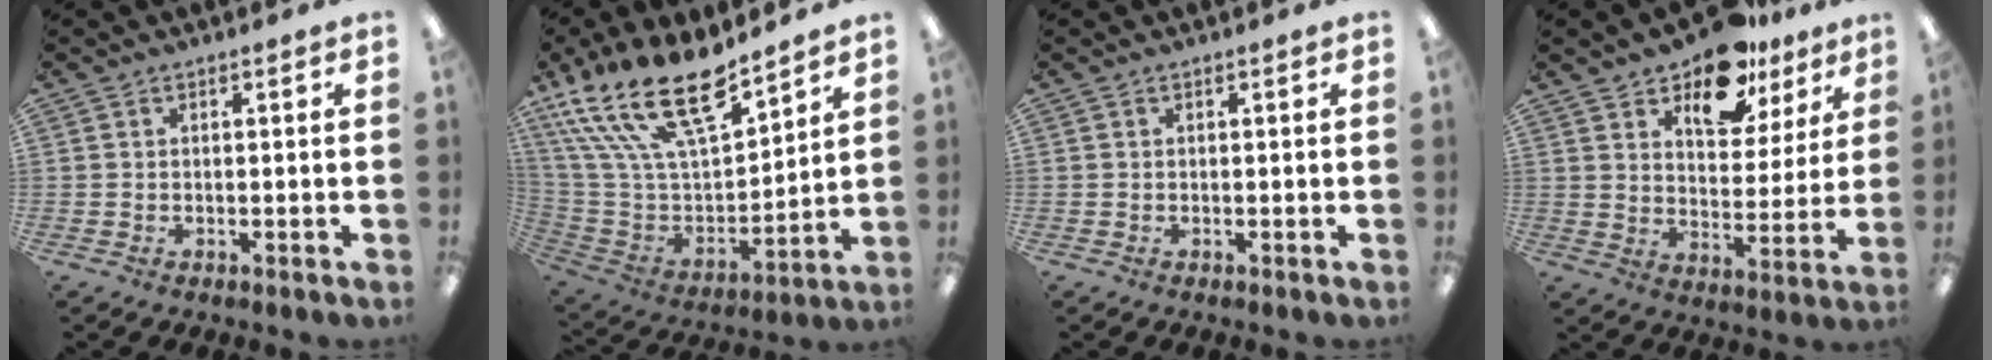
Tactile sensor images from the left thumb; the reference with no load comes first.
{"total": 22.9, "force": [16.1, 8.8, 13.7], "torque": [-0.285, -0.104, 0.286]}
{"total": 0.0}
{"total": 14.3, "force": [10.9, 6.8, 6.2], "torque": [-0.097, -0.065, 0.196]}